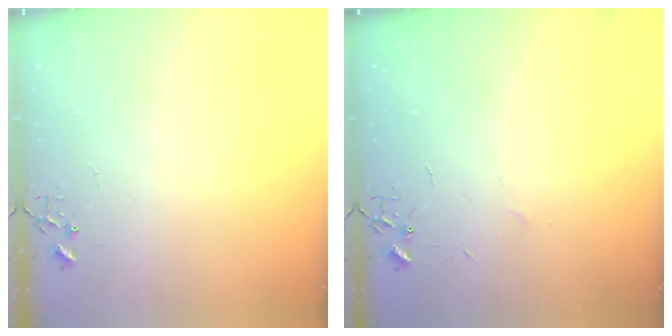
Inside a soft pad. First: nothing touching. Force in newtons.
{"total": 2.3, "press": 2.3, "slide": 0.3}